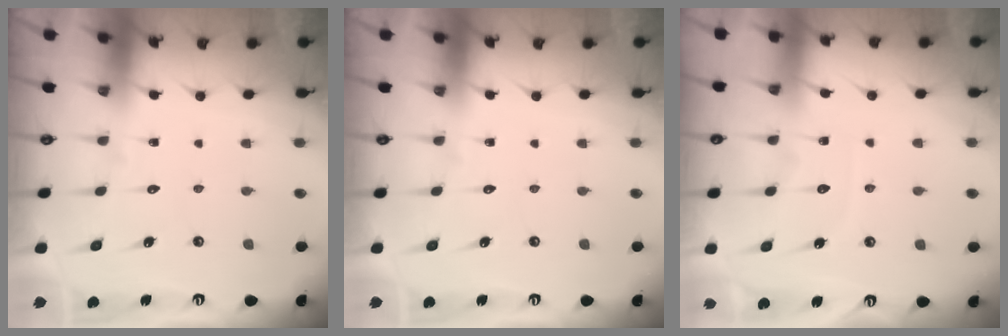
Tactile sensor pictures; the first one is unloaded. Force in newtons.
{"total": 0.0}
{"total": 3.6, "press": 3.6, "slide": 0.4}